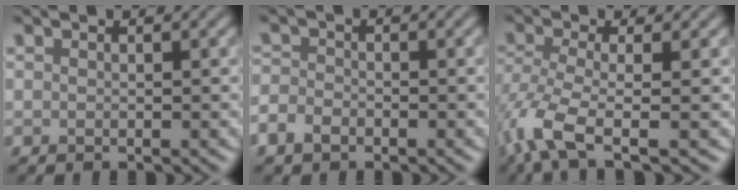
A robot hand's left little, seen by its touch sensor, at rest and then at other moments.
{"total": 2.2, "force": [-1.4, 1.4, 1.0], "torque": [-0.019, 0.000, -0.036]}
{"total": 5.7, "force": [-2.7, 1.8, 4.7], "torque": [-0.109, -0.008, -0.063]}